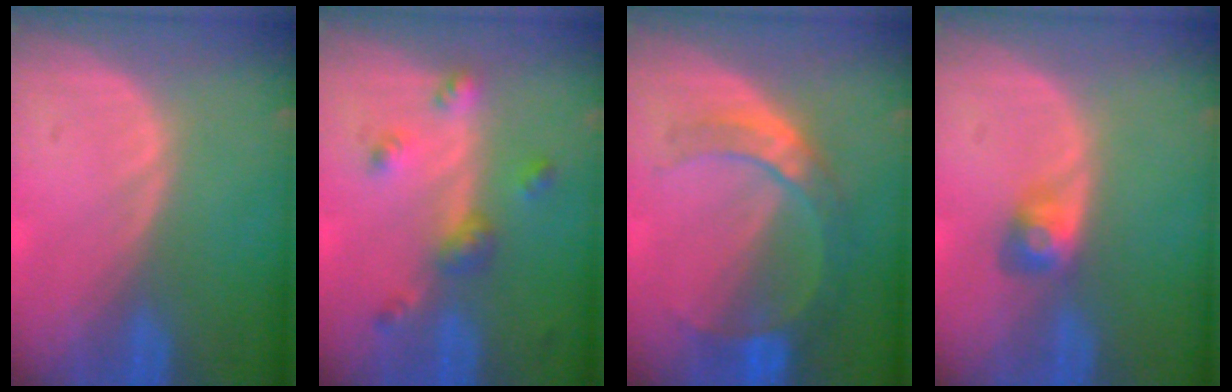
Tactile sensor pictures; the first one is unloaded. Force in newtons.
{"total": 4.9, "press": 4.4, "slide": 2.2}
{"total": 7.1, "press": 6.5, "slide": 2.9}
{"total": 2.8, "press": 2.6, "slide": 1.0}